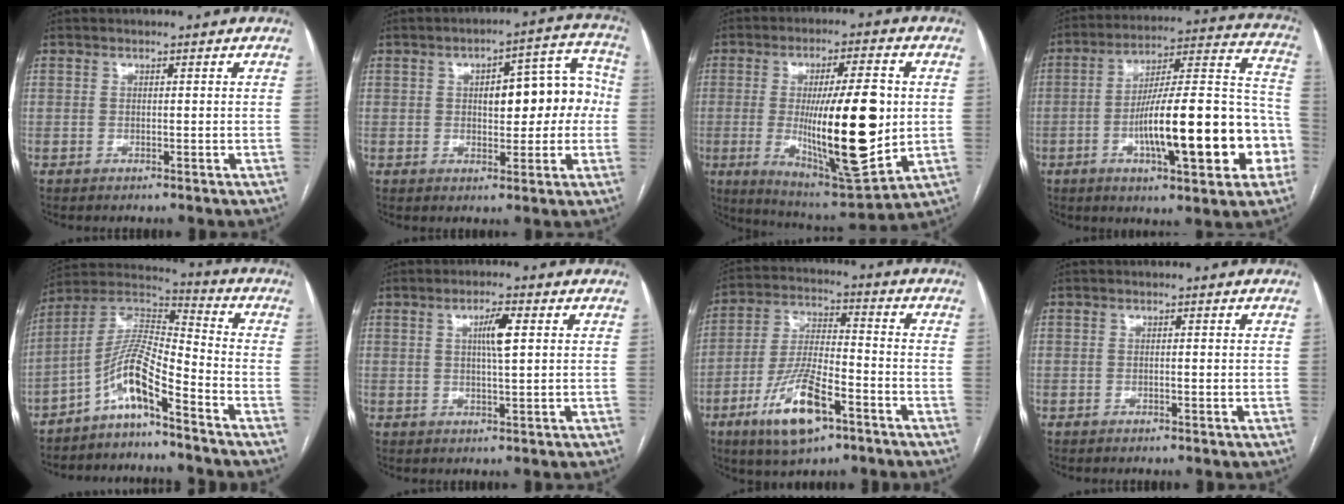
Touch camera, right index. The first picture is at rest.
{"total": 10.9, "force": [0.6, 4.5, 9.9], "torque": [-0.118, 0.046, 0.015]}
{"total": 19.9, "force": [-0.6, 3.9, 19.5], "torque": [-0.331, -0.016, 0.000]}
{"total": 22.7, "force": [-6.5, 4.6, 21.3], "torque": [-0.281, 0.028, -0.089]}
{"total": 9.5, "force": [-6.0, 1.1, 7.3], "torque": [-0.153, 0.022, -0.118]}
{"total": 4.1, "force": [1.1, 0.3, 4.0], "torque": [-0.070, 0.002, 0.018]}
{"total": 13.1, "force": [-6.8, 3.9, 10.5], "torque": [-0.216, -0.009, -0.119]}
{"total": 0.9, "force": [-0.1, 0.2, 0.9], "torque": [-0.014, 0.000, -0.001]}